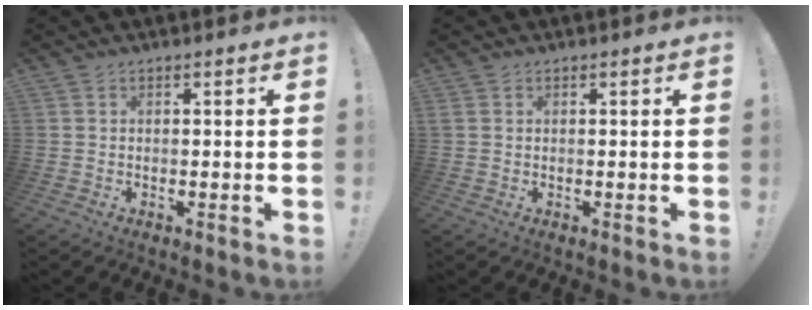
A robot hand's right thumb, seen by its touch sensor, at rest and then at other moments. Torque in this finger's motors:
{"motor_torque": [0.00, -0.13, 0.01, -0.01, 0.07]}